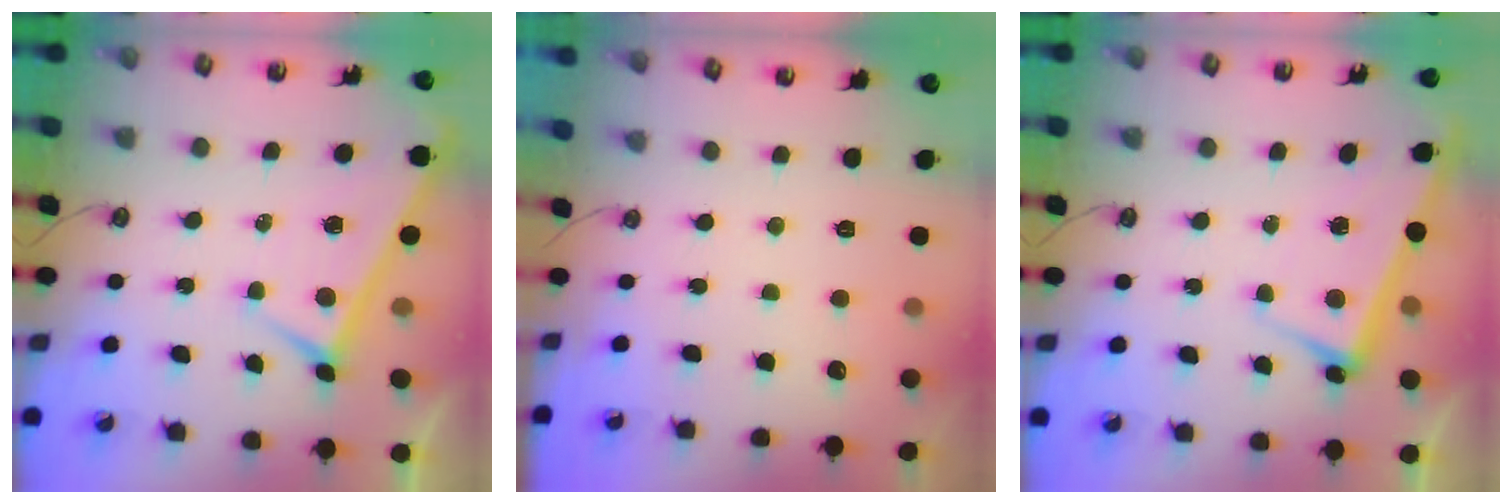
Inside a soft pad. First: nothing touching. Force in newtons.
{"total": 0.0}
{"total": 2.6, "press": 2.5, "slide": 0.6}